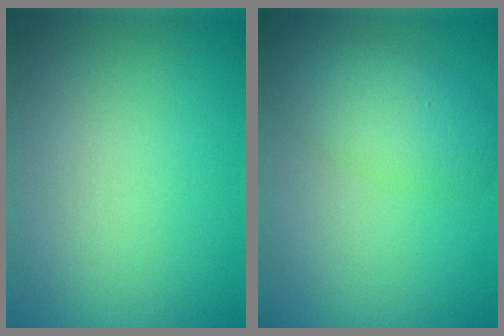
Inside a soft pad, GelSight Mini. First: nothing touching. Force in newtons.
{"total": 4.2, "press": 4.2, "slide": 0.2}